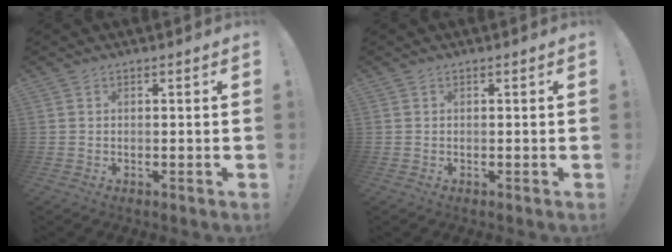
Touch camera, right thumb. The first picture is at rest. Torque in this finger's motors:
{"motor_torque": [0.00, 0.00, 0.00, 0.00, 0.01]}